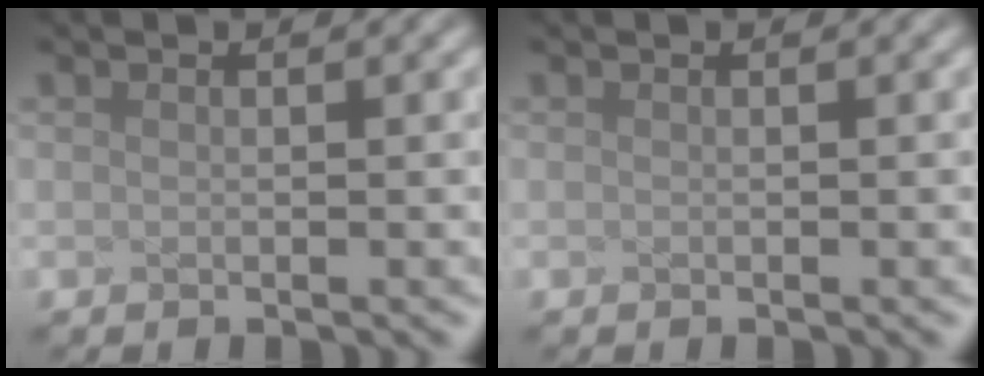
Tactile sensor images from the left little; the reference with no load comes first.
{"total": 0.0}